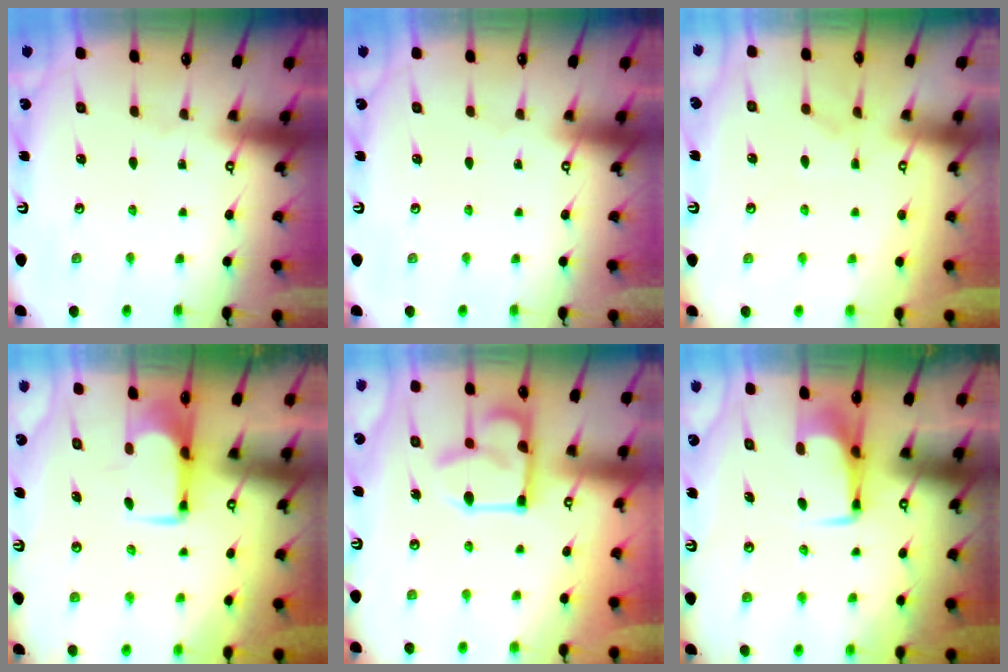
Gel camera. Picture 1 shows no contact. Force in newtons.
{"total": 0.0}
{"total": 1.3, "press": 0.5, "slide": 1.2}
{"total": 2.1, "press": 2.1, "slide": 0.4}
{"total": 12.5, "press": 12.4, "slide": 1.4}
{"total": 3.8, "press": 3.8, "slide": 0.3}